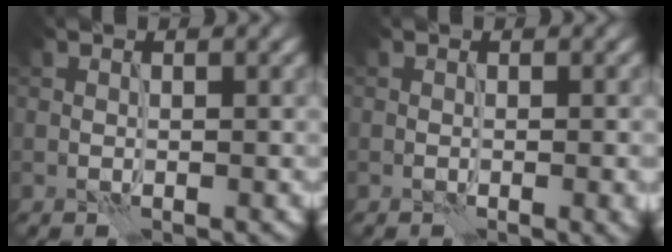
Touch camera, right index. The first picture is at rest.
{"total": 1.3, "force": [-0.1, 0.5, 1.2], "torque": [-0.006, 0.001, -0.002]}